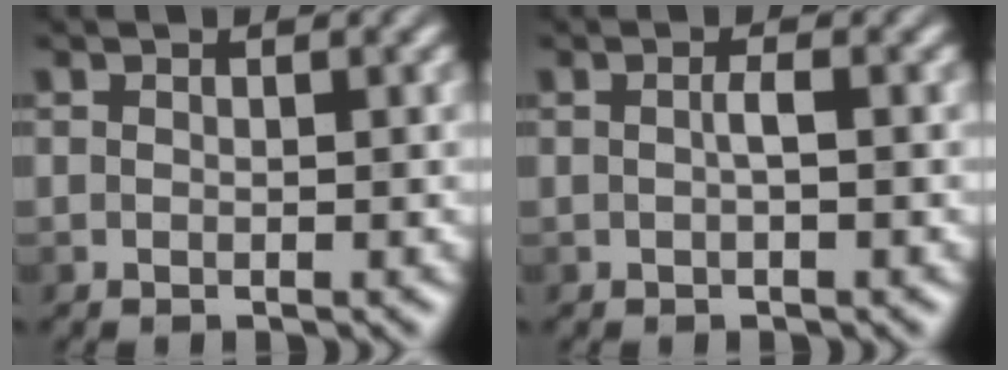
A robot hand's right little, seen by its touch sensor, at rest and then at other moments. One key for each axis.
{"total": 0.7, "fx": -0.2, "fy": -0.2, "fz": 0.7, "tx": -0.016, "ty": 0.007, "tz": -0.002}